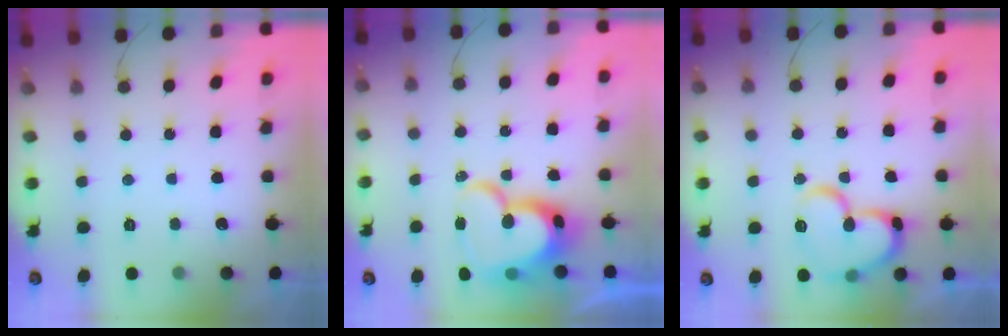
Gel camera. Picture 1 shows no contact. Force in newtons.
{"total": 19.5, "press": 19.4, "slide": 1.8}
{"total": 16.7, "press": 16.6, "slide": 1.4}